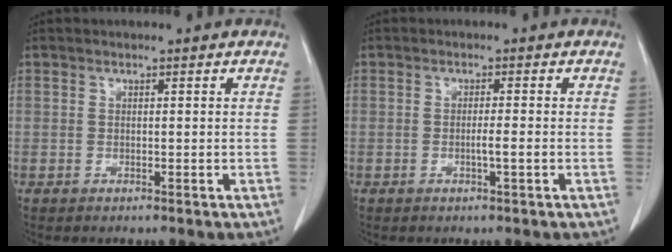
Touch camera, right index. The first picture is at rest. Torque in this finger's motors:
{"motor_torque": [0.87, -0.31, 0.35, 0.08]}